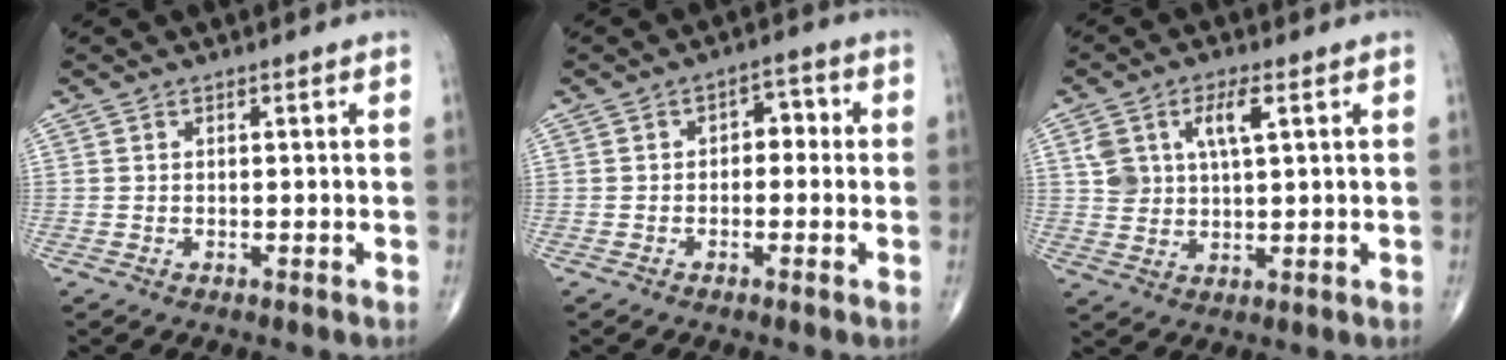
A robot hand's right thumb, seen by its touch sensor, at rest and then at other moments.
{"total": 3.7, "force": [-0.2, 2.5, 2.7], "torque": [-0.013, 0.017, -0.013]}
{"total": 7.3, "force": [2.8, 3.5, 5.8], "torque": [-0.104, -0.003, 0.057]}